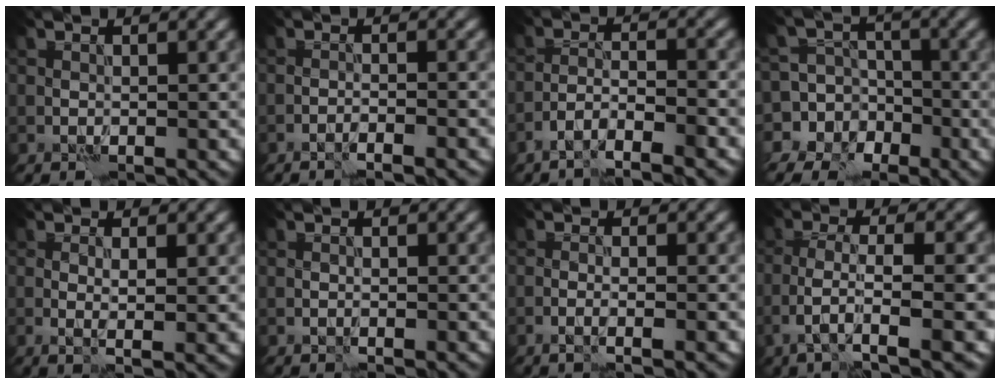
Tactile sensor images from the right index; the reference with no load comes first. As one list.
[{"total": 1.8, "force": [-1.5, -0.2, 1.0], "torque": [-0.019, 0.004, -0.030]}, {"total": 4.1, "force": [-3.2, 0.5, 2.5], "torque": [-0.041, 0.004, -0.060]}, {"total": 10.8, "force": [-5.1, 9.5, 1.2], "torque": [-0.032, -0.007, -0.101]}, {"total": 2.0, "force": [0.3, 0.2, 1.9], "torque": [-0.031, -0.006, 0.007]}, {"total": 0.0}, {"total": 1.6, "force": [-0.7, 0.0, 1.4], "torque": [-0.019, 0.003, -0.017]}, {"total": 5.1, "force": [-2.1, 1.2, 4.5], "torque": [-0.081, 0.002, -0.037]}]